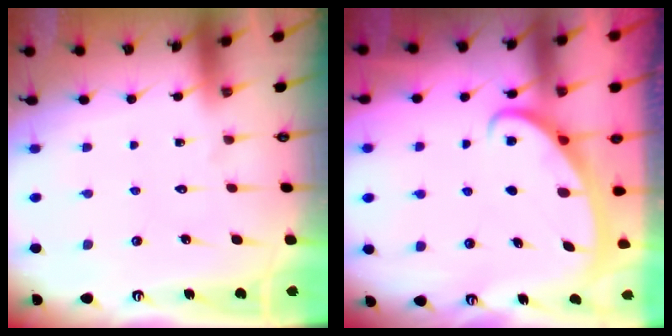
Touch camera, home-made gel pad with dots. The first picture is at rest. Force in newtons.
{"total": 2.5, "press": 2.5, "slide": 0.4}